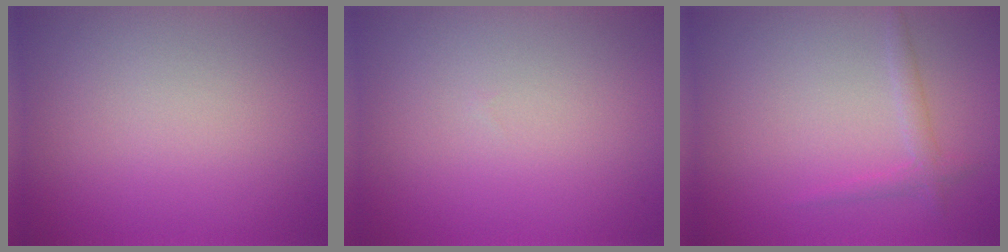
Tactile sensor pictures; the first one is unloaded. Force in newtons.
{"total": 0.0}
{"total": 1.3, "press": 1.3, "slide": 0.0}